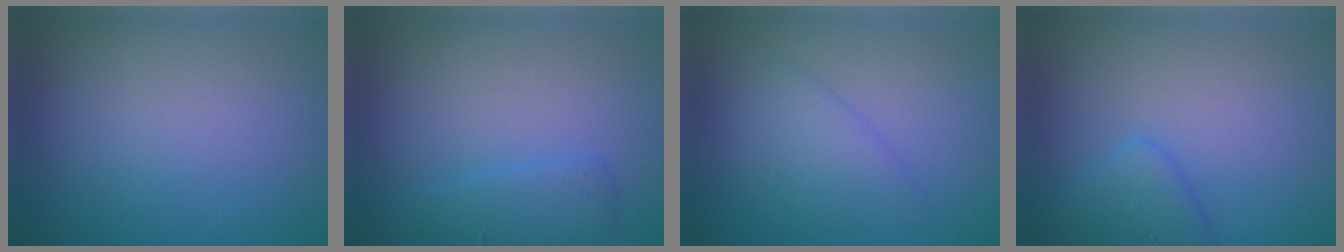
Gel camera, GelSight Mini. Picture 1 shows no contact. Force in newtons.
{"total": 2.1, "press": 2.1, "slide": 0.2}
{"total": 2.5, "press": 2.5, "slide": 0.3}
{"total": 2.3, "press": 2.3, "slide": 0.1}